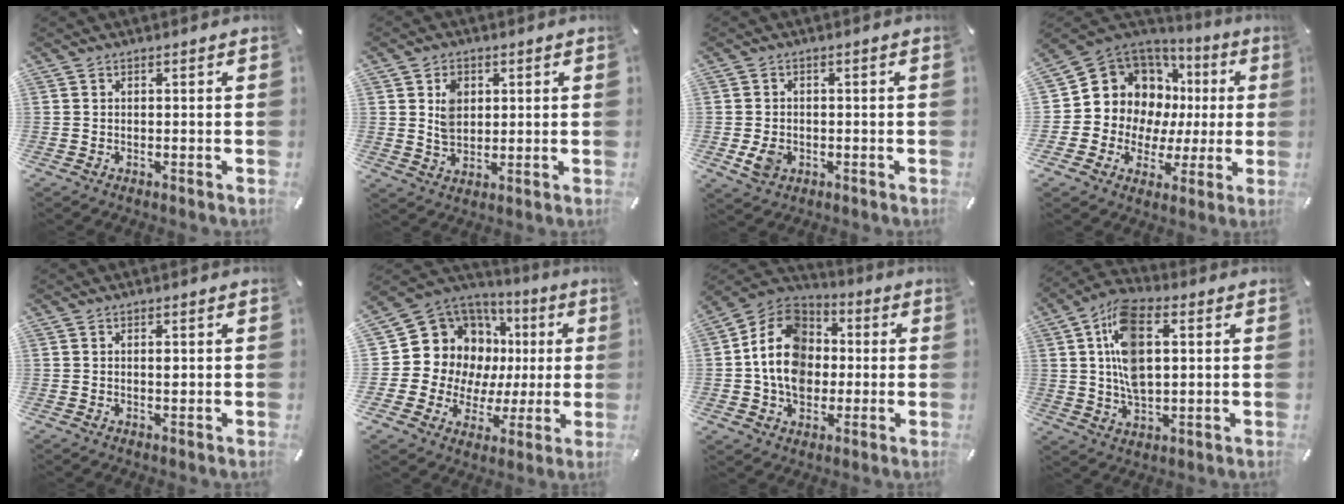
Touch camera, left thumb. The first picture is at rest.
{"total": 5.8, "force": [1.5, 4.7, 3.1], "torque": [-0.055, 0.002, 0.026]}
{"total": 4.3, "force": [-1.0, 3.5, 2.3], "torque": [-0.049, -0.004, -0.020]}
{"total": 12.3, "force": [4.3, 11.0, 3.5], "torque": [-0.071, -0.060, 0.099]}
{"total": 1.2, "force": [0.2, 0.6, 1.1], "torque": [-0.023, 0.002, 0.003]}
{"total": 14.5, "force": [4.7, 12.8, 4.7], "torque": [-0.087, -0.057, 0.116]}
{"total": 15.2, "force": [-0.9, 12.9, 8.1], "torque": [-0.181, 0.019, -0.016]}
{"total": 13.6, "force": [2.9, 7.7, 10.9], "torque": [-0.211, 0.000, 0.049]}